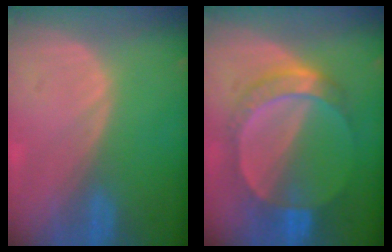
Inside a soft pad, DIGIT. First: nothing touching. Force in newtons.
{"total": 6.8, "press": 6.8, "slide": 0.3}